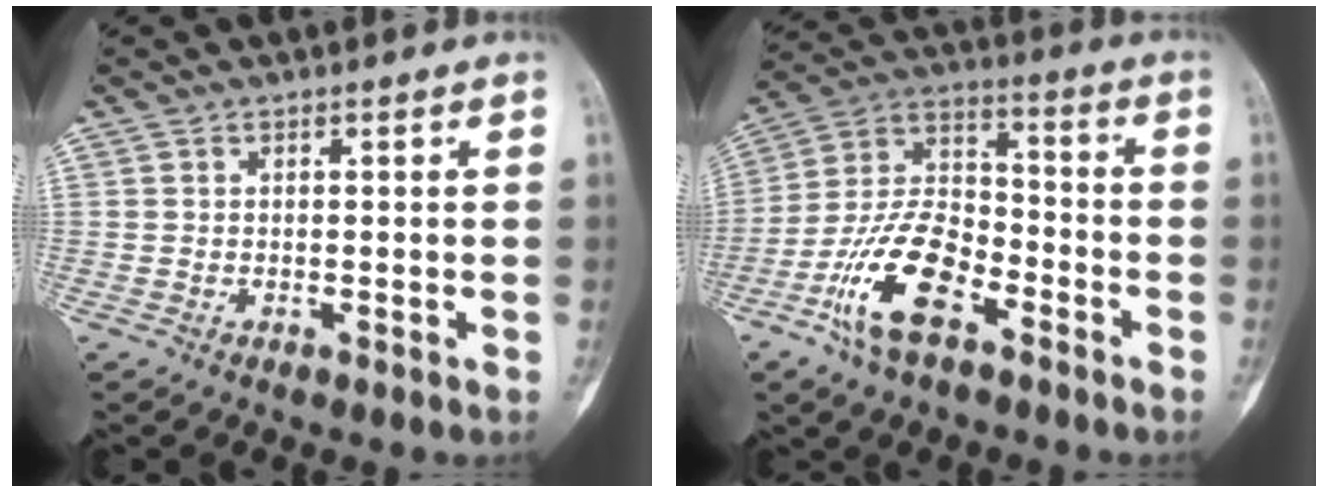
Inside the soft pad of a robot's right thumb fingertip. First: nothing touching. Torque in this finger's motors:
{"motor_torque": [0.31, 0.45, 0.49, -0.49, 0.16]}